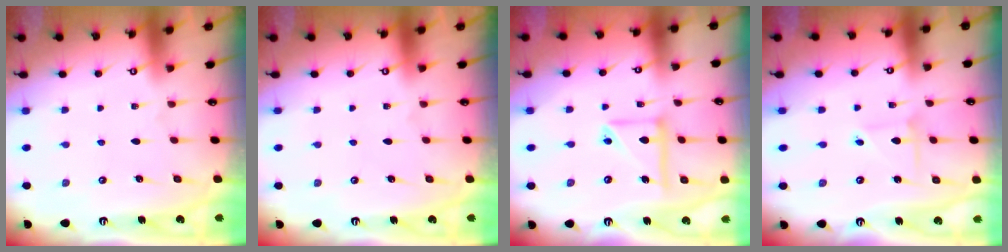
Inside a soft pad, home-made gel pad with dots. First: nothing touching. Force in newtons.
{"total": 0.0}
{"total": 11.2, "press": 11.1, "slide": 1.1}
{"total": 2.3, "press": 2.3, "slide": 0.3}